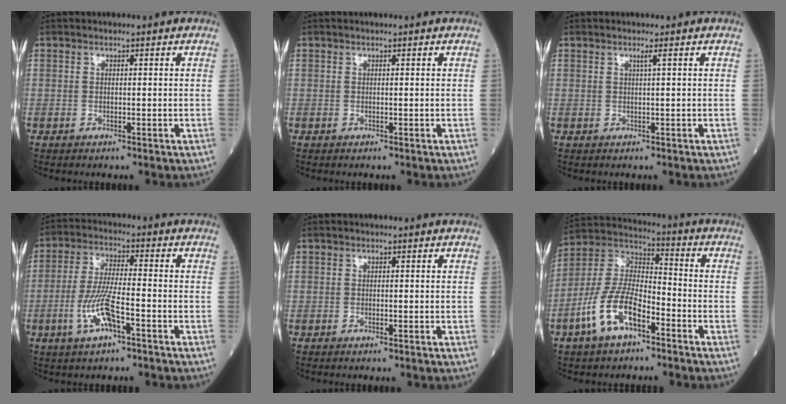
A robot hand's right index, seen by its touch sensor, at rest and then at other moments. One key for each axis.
{"total": 0.0}
{"total": 0.8, "fx": 0.3, "fy": -0.3, "fz": 0.6, "tx": -0.020, "ty": -0.004, "tz": 0.010}
{"total": 8.0, "fx": -3.2, "fy": 1.4, "fz": 7.2, "tx": -0.153, "ty": -0.003, "tz": -0.060}
{"total": 0.5, "fx": -0.2, "fy": 0.2, "fz": 0.4, "tx": -0.009, "ty": -0.002, "tz": -0.004}
{"total": 12.1, "fx": -5.9, "fy": 4.8, "fz": 9.4, "tx": -0.209, "ty": 0.010, "tz": -0.114}